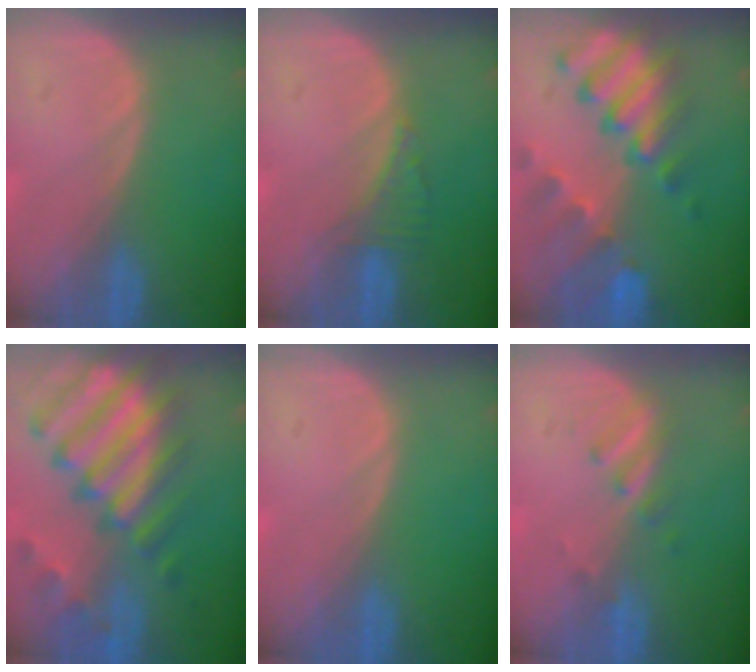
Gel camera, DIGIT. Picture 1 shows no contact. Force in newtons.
{"total": 2.5, "press": 2.5, "slide": 0.2}
{"total": 10.4, "press": 8.9, "slide": 5.3}
{"total": 12.3, "press": 10.6, "slide": 6.2}
{"total": 0.0}
{"total": 2.8, "press": 2.6, "slide": 1.2}